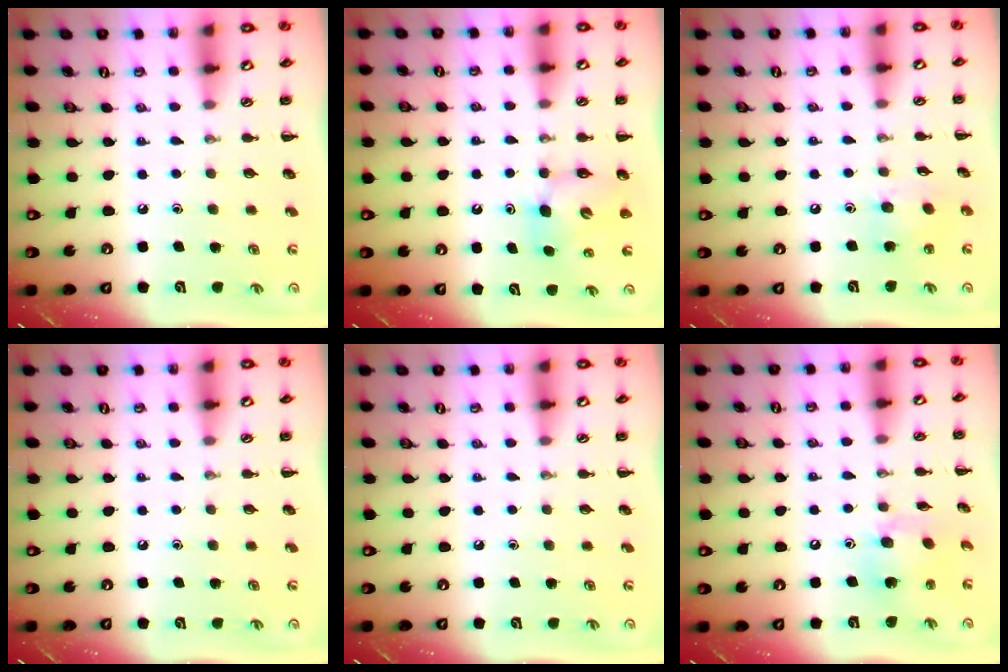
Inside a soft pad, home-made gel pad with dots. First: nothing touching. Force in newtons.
{"total": 6.1, "press": 6.1, "slide": 0.7}
{"total": 8.2, "press": 8.1, "slide": 1.7}
{"total": 0.0}
{"total": 0.0}
{"total": 8.2, "press": 8.0, "slide": 1.4}